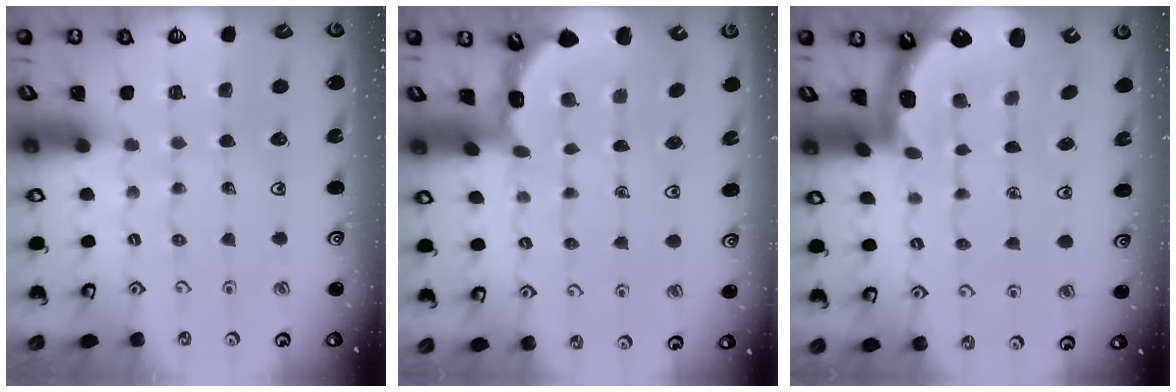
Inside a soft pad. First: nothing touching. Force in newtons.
{"total": 2.2, "press": 2.2, "slide": 0.1}
{"total": 1.5, "press": 1.4, "slide": 0.6}